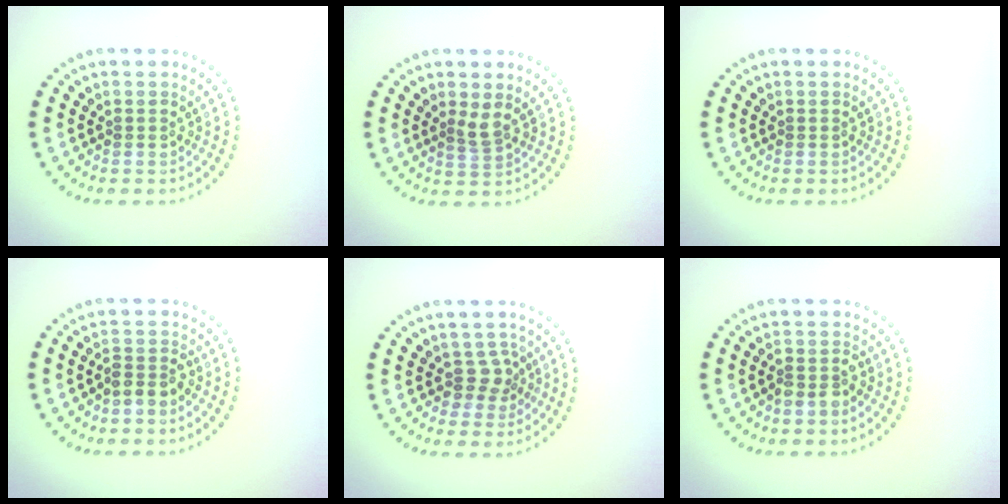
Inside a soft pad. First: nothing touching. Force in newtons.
{"total": 1.4, "press": 1.0, "slide": 0.9}
{"total": 0.0}
{"total": 2.0, "press": 1.6, "slide": 1.2}
{"total": 1.9, "press": 1.5, "slide": 1.3}
{"total": 1.8, "press": 1.5, "slide": 1.1}